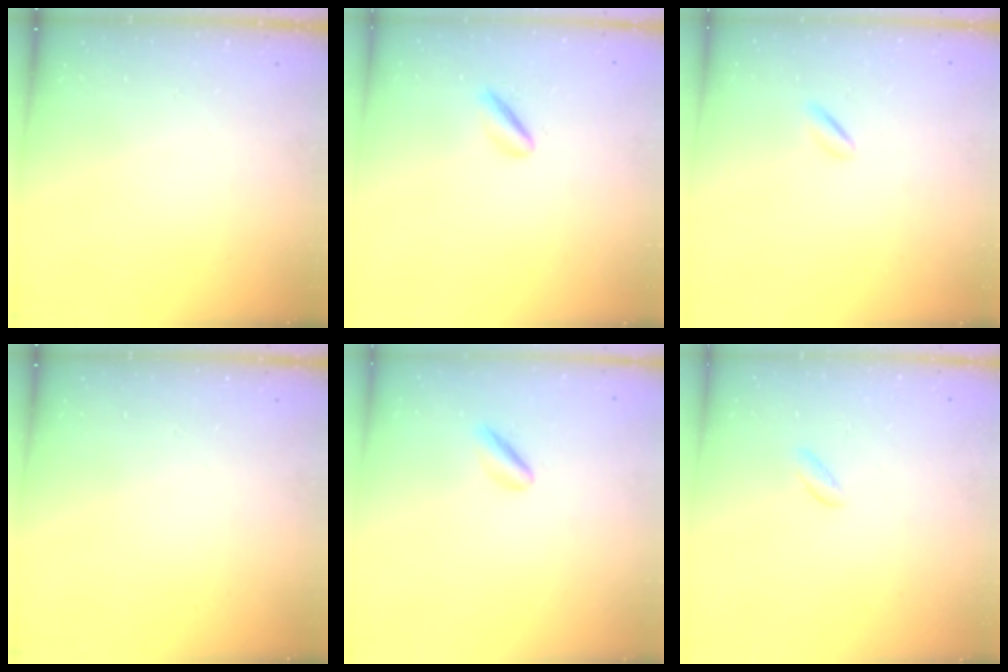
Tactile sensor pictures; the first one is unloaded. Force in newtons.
{"total": 1.8, "press": 1.7, "slide": 0.6}
{"total": 0.6, "press": 0.3, "slide": 0.5}
{"total": 0.0}
{"total": 2.8, "press": 2.6, "slide": 1.2}
{"total": 1.3, "press": 1.1, "slide": 0.7}